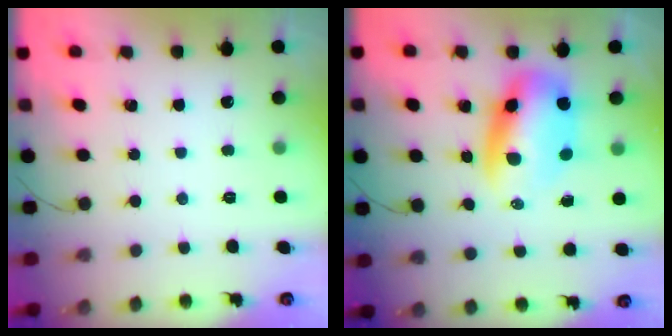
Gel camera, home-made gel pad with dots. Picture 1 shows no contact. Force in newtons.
{"total": 9.7, "press": 9.4, "slide": 2.4}